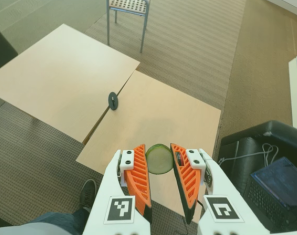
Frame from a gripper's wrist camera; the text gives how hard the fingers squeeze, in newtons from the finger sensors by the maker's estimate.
{"total": 11.8, "left": 12.2, "right": 11.3}